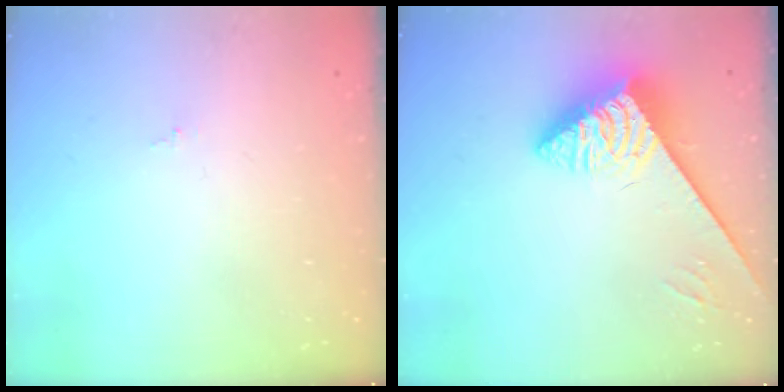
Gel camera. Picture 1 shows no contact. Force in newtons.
{"total": 3.8, "press": 3.8, "slide": 0.7}